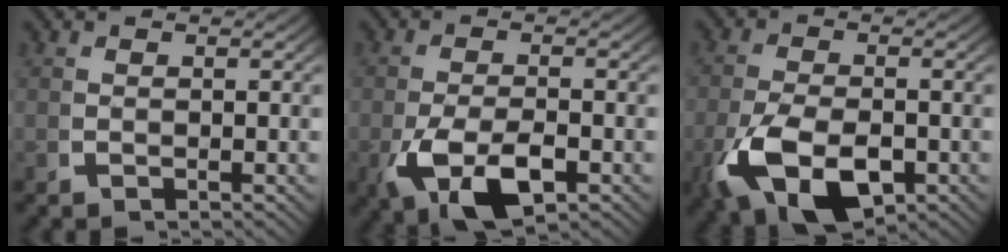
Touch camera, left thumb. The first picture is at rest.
{"total": 7.1, "force": [-1.5, 4.0, 5.6], "torque": [-0.135, -0.027, -0.011]}
{"total": 9.0, "force": [-2.3, 5.5, 6.8], "torque": [-0.177, -0.040, -0.020]}